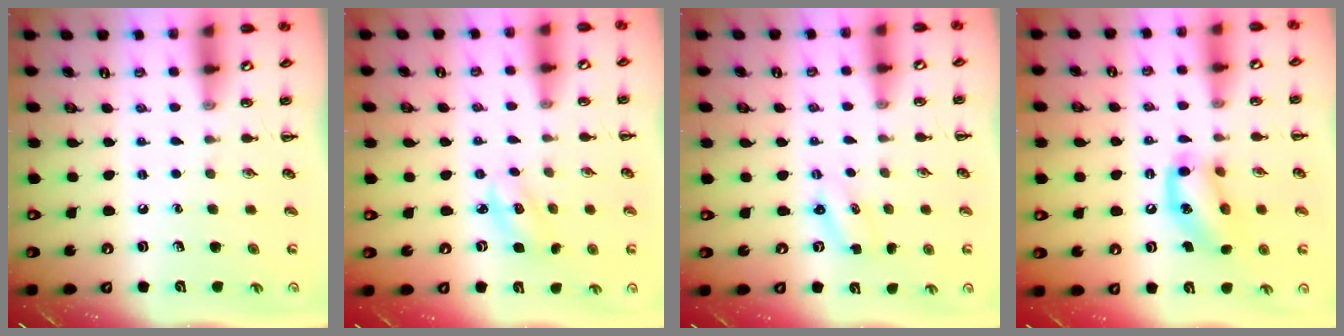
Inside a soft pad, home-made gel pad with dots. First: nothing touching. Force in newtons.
{"total": 2.7, "press": 2.7, "slide": 0.4}
{"total": 2.1, "press": 2.0, "slide": 0.6}
{"total": 13.9, "press": 13.7, "slide": 2.5}